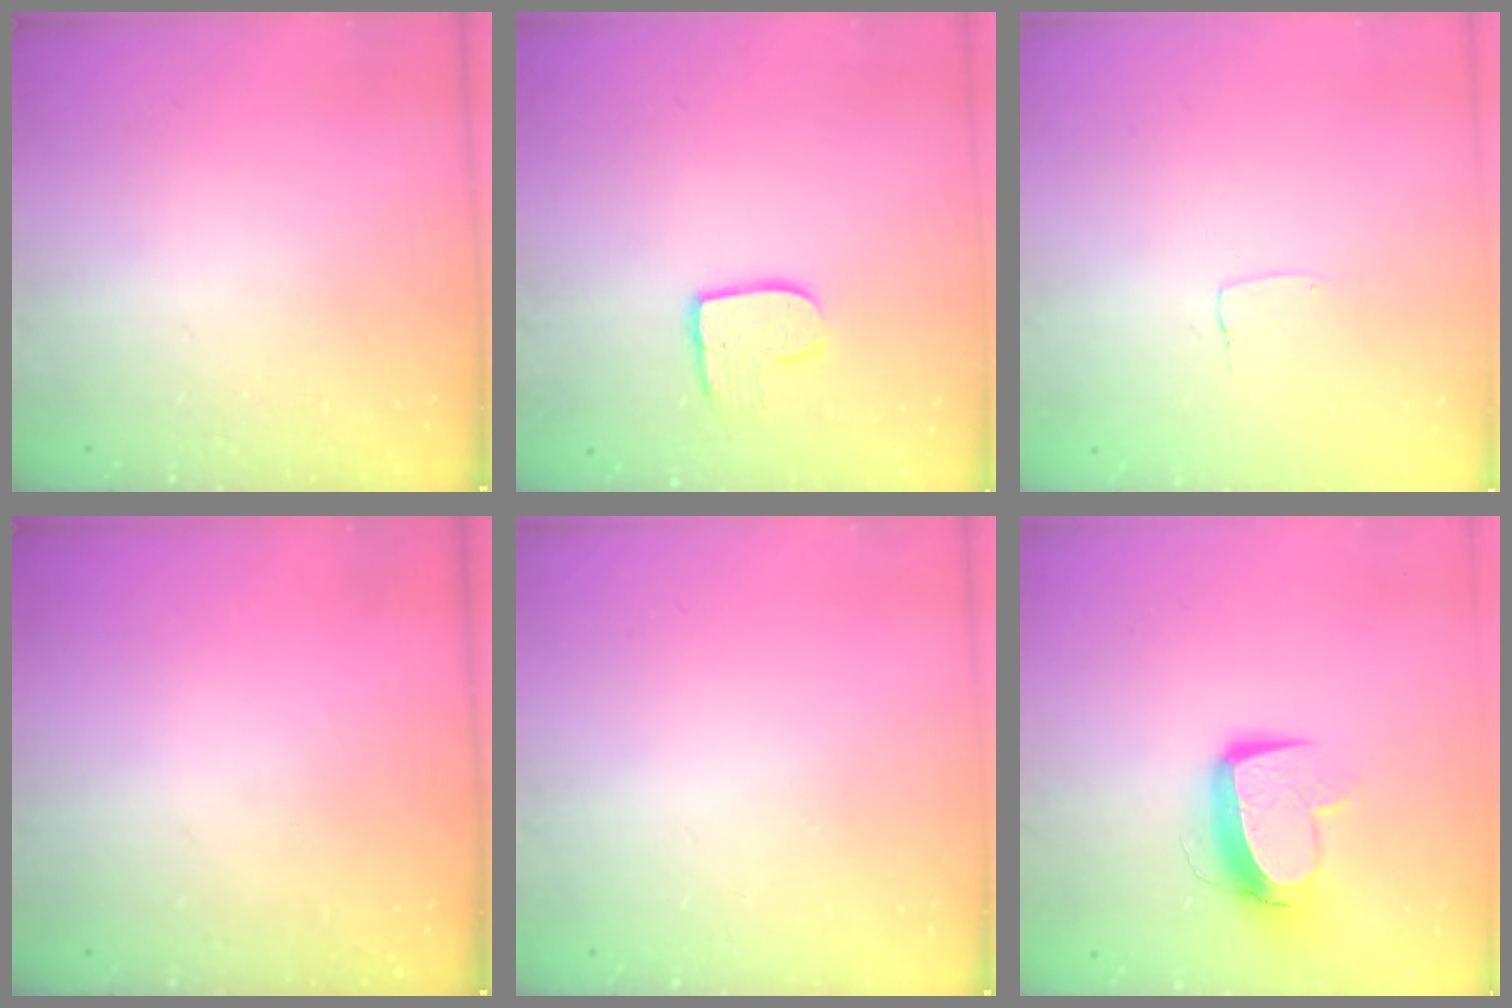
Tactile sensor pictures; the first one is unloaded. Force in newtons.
{"total": 9.1, "press": 9.0, "slide": 0.7}
{"total": 3.3, "press": 3.3, "slide": 0.1}
{"total": 0.0}
{"total": 0.0}
{"total": 11.8, "press": 11.7, "slide": 1.2}